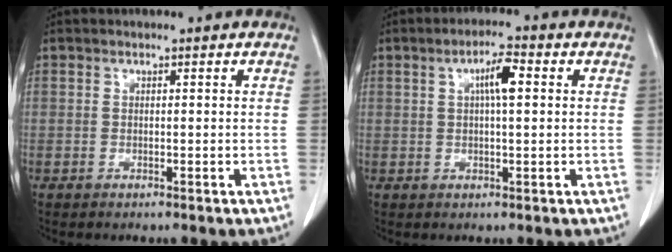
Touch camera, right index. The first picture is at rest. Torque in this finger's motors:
{"motor_torque": [0.23, 0.06, 0.12, 0.06]}